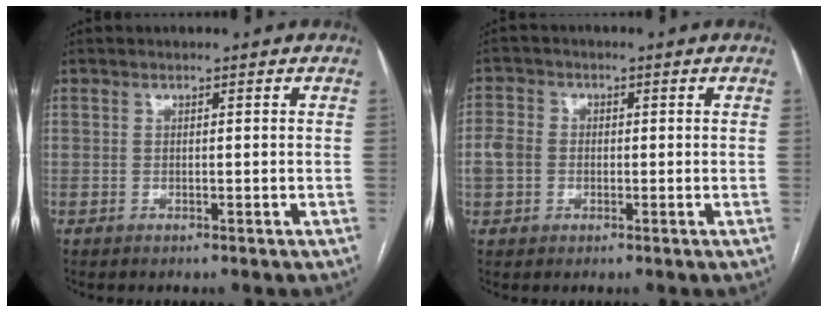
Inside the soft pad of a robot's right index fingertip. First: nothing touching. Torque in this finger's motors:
{"motor_torque": [0.37, 0.22, 0.19, 0.06]}